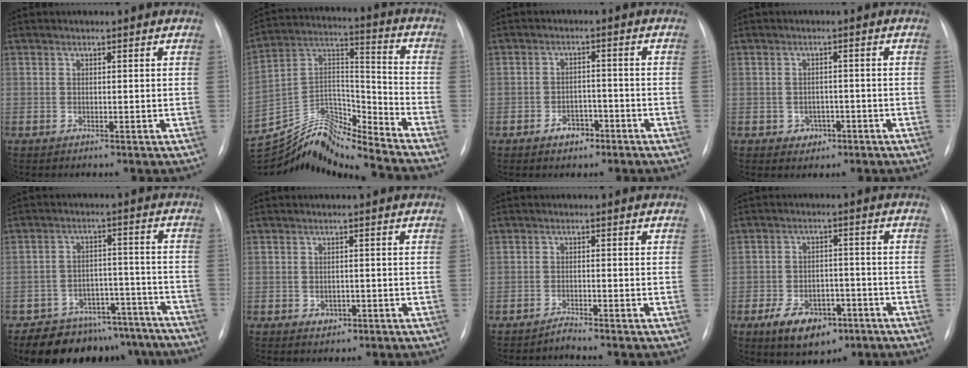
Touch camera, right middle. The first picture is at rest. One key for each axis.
{"total": 18.8, "fx": -18.2, "fy": 0.7, "fz": 4.6, "tx": -0.085, "ty": 0.059, "tz": -0.310}
{"total": 3.7, "fx": -2.3, "fy": 2.3, "fz": 1.8, "tx": -0.026, "ty": 0.007, "tz": -0.030}
{"total": 2.6, "fx": -1.2, "fy": 2.2, "fz": 0.8, "tx": -0.006, "ty": 0.007, "tz": -0.009}
{"total": 15.2, "fx": -13.0, "fy": 7.2, "fz": 3.2, "tx": -0.022, "ty": 0.041, "tz": -0.165}
{"total": 1.8, "fx": -0.7, "fy": 1.4, "fz": 0.8, "tx": -0.011, "ty": 0.001, "tz": -0.002}
{"total": 1.3, "fx": -1.3, "fy": -0.4, "fz": -0.1, "tx": 0.008, "ty": -0.005, "tz": -0.020}
{"total": 9.0, "fx": -5.0, "fy": 5.2, "fz": 5.5, "tx": -0.093, "ty": 0.001, "tz": -0.070}